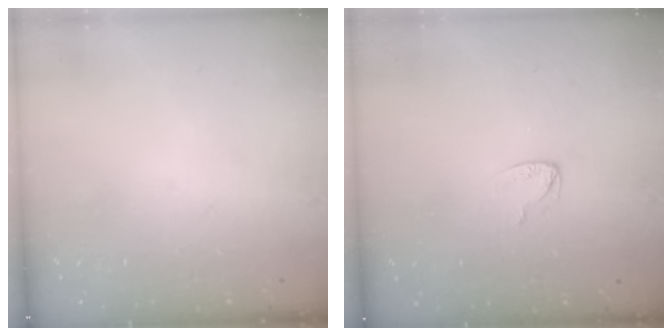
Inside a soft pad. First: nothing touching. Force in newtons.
{"total": 3.5, "press": 3.5, "slide": 0.3}